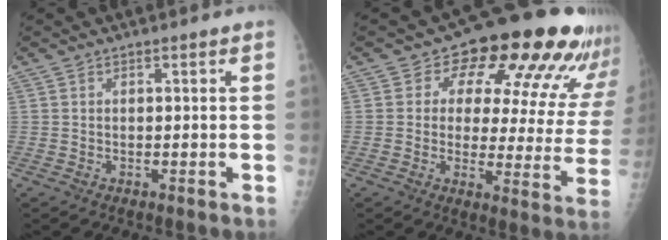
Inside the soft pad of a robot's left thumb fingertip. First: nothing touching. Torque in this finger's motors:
{"motor_torque": [0.17, 0.78, -0.03, -0.25, 0.06]}